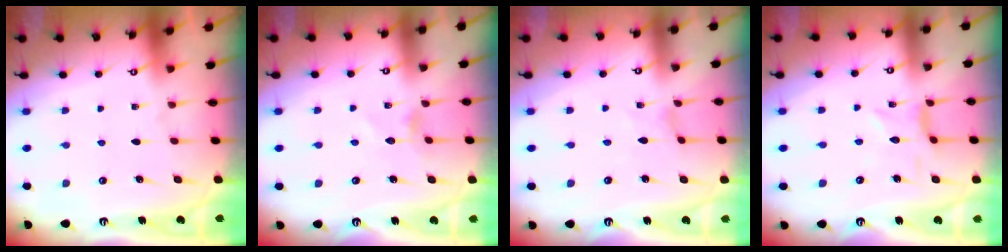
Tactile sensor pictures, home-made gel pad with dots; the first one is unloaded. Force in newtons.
{"total": 2.7, "press": 2.7, "slide": 0.3}
{"total": 0.0}
{"total": 1.2, "press": 1.2, "slide": 0.1}